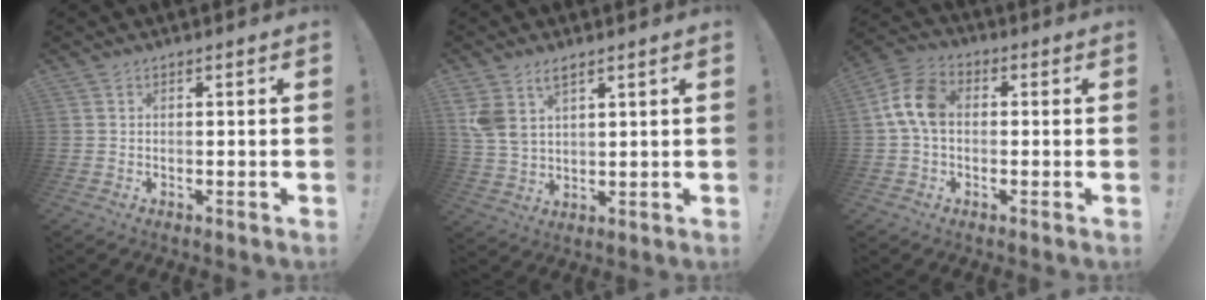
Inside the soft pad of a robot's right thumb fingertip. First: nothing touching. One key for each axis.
{"total": 7.2, "fx": 4.5, "fy": 4.1, "fz": 4.0, "tx": -0.079, "ty": -0.012, "tz": 0.088}
{"total": 10.5, "fx": 0.5, "fy": 7.1, "fz": 7.7, "tx": -0.155, "ty": 0.019, "tz": 0.017}